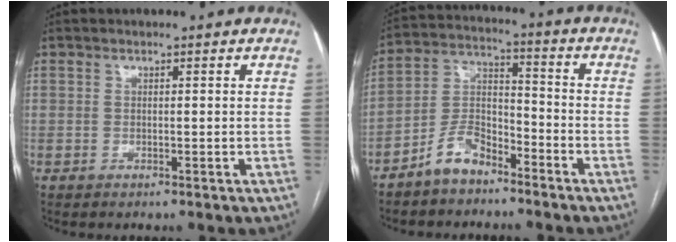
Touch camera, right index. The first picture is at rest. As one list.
[{"total": 7.7, "force": [-5.6, 3.5, 3.9], "torque": [-0.084, 0.013, -0.111]}]